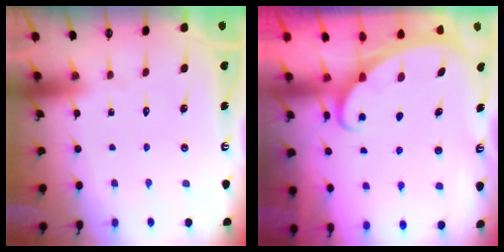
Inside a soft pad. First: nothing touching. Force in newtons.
{"total": 2.2, "press": 2.2, "slide": 0.3}